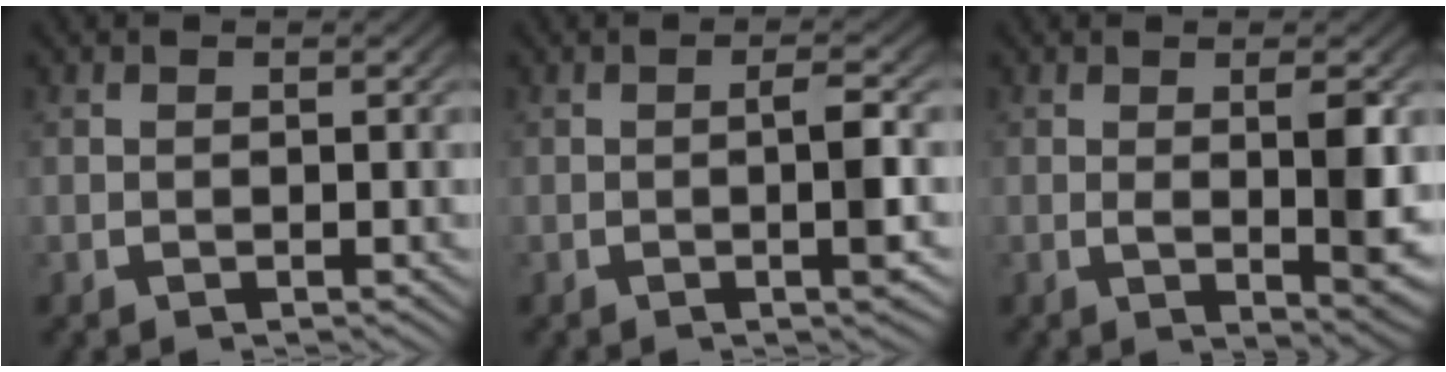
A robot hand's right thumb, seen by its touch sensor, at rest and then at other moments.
{"total": 3.3, "force": [-0.4, 0.5, 3.2], "torque": [-0.049, 0.004, -0.008]}
{"total": 5.3, "force": [-0.1, 1.4, 5.1], "torque": [-0.082, -0.018, 0.006]}